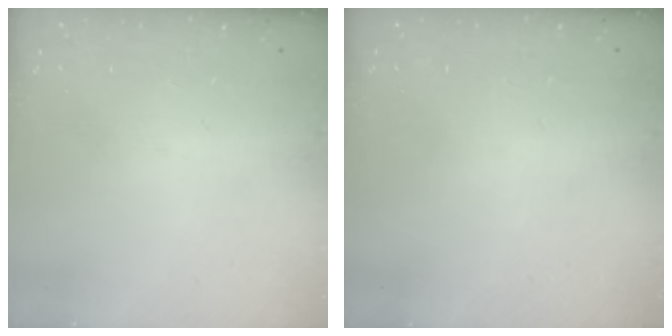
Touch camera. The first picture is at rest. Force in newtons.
{"total": 2.5, "press": 2.5, "slide": 0.2}